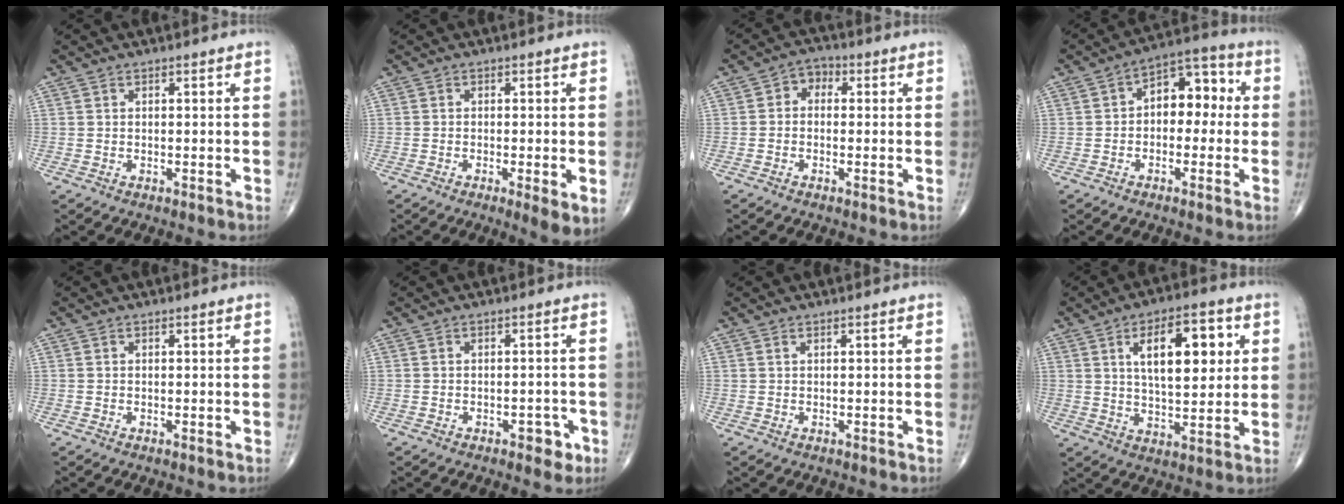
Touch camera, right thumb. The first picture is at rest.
{"total": 4.4, "force": [-1.2, 0.9, 4.2], "torque": [-0.070, -0.014, -0.023]}
{"total": 3.6, "force": [0.1, 2.8, 2.2], "torque": [-0.014, 0.015, -0.015]}
{"total": 9.8, "force": [0.4, 6.3, 7.4], "torque": [-0.072, 0.038, -0.009]}
{"total": 0.0}
{"total": 3.4, "force": [-1.7, 1.9, 2.3], "torque": [-0.014, 0.010, -0.021]}
{"total": 0.0}
{"total": 14.0, "force": [4.1, 6.3, 11.8], "torque": [-0.155, -0.010, 0.066]}